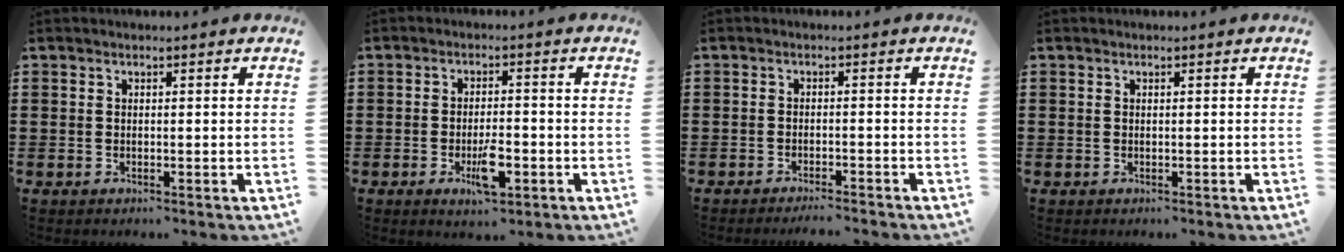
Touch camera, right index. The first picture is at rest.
{"total": 5.8, "force": [-2.2, 2.0, 5.0], "torque": [-0.092, -0.001, -0.037]}
{"total": 2.0, "force": [-1.9, -0.3, 0.4], "torque": [-0.009, -0.001, -0.039]}
{"total": 0.0}